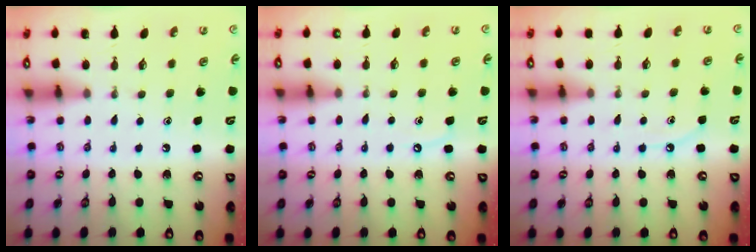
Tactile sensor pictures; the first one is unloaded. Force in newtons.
{"total": 3.8, "press": 3.8, "slide": 0.4}
{"total": 6.2, "press": 6.1, "slide": 0.6}